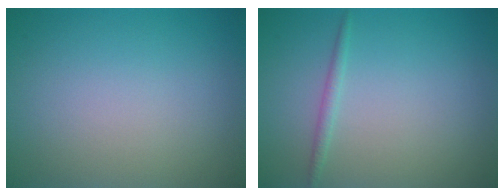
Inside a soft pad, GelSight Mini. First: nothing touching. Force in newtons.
{"total": 0.9, "press": 0.9, "slide": 0.0}